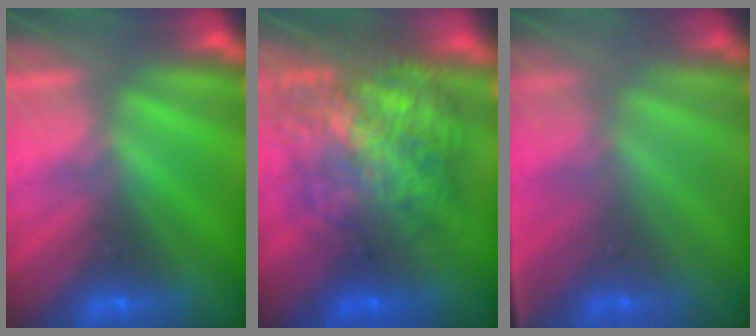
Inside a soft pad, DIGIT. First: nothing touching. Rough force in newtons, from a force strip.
{"total": 7.3}
{"total": 1.2}